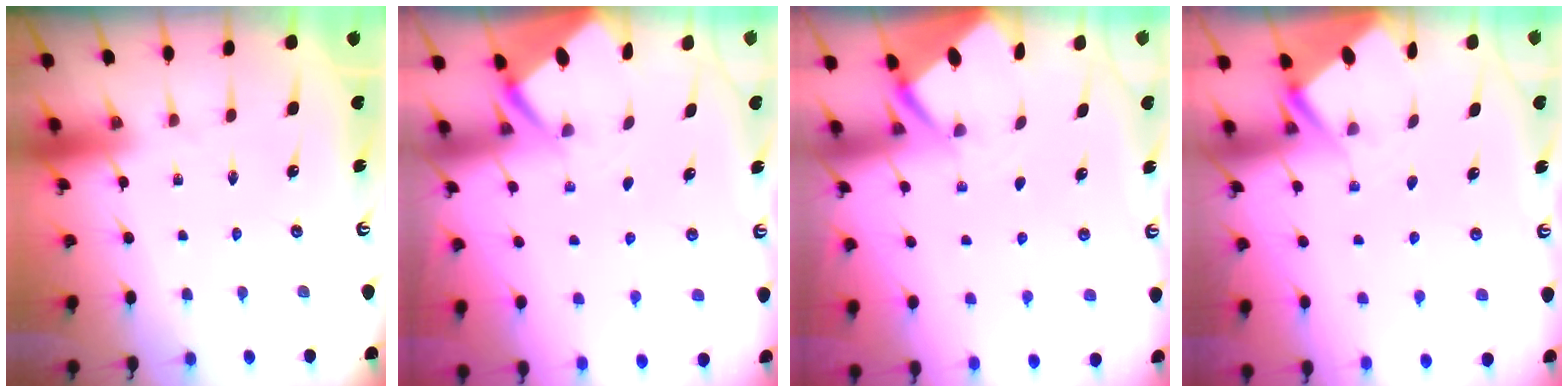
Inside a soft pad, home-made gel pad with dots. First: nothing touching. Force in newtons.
{"total": 2.7, "press": 2.7, "slide": 0.3}
{"total": 2.6, "press": 2.5, "slide": 0.3}
{"total": 2.8, "press": 2.8, "slide": 0.4}